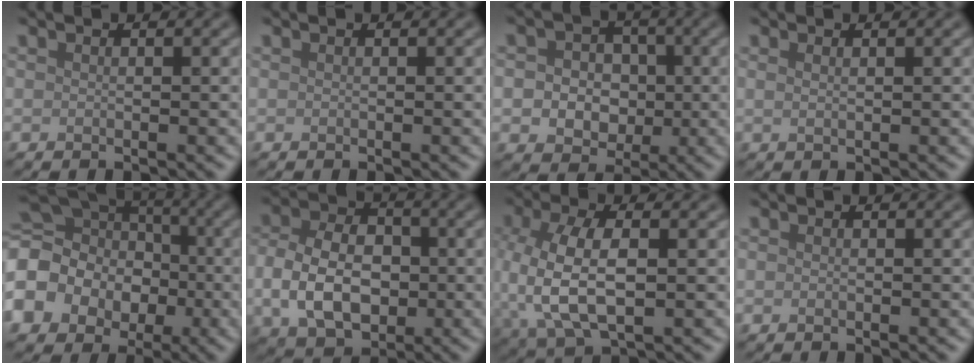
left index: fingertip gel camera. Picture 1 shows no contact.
{"total": 0.0}
{"total": 5.6, "force": [-0.1, 4.8, 2.8], "torque": [-0.028, 0.015, -0.021]}
{"total": 0.7, "force": [0.4, 0.3, 0.5], "torque": [-0.009, -0.003, 0.003]}
{"total": 15.1, "force": [-3.7, 12.8, 7.1], "torque": [-0.170, -0.006, -0.094]}
{"total": 7.2, "force": [-1.1, 5.0, 5.1], "torque": [-0.099, 0.003, -0.027]}
{"total": 7.1, "force": [-0.6, 3.6, 6.1], "torque": [-0.139, 0.000, -0.009]}
{"total": 0.0}